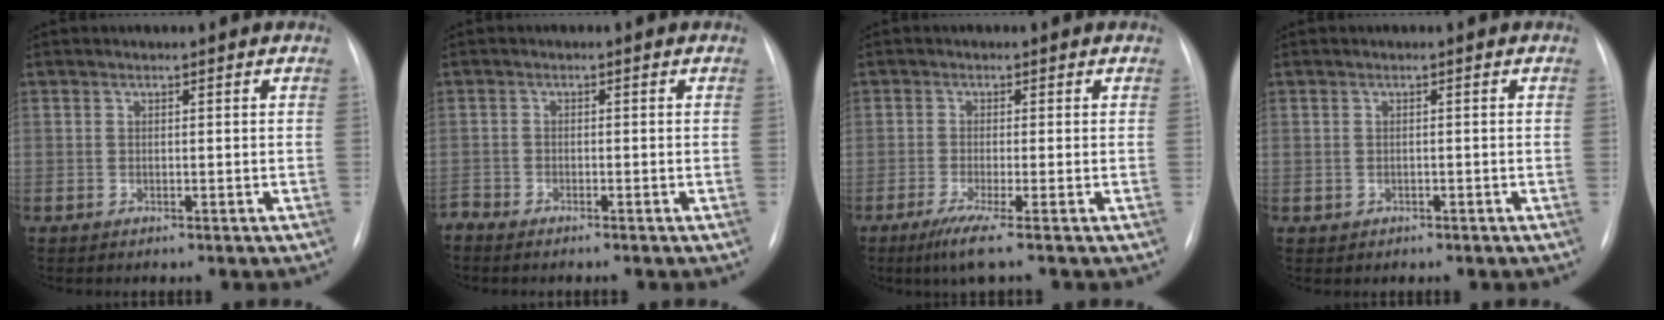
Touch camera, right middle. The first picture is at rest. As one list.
[{"total": 1.6, "force": [-1.6, 0.0, 0.1], "torque": [-0.002, -0.006, -0.029]}, {"total": 4.0, "force": [-2.4, -0.8, 3.1], "torque": [-0.064, -0.016, -0.053]}, {"total": 0.8, "force": [-0.3, 0.8, 0.2], "torque": [-0.004, 0.002, -0.001]}]